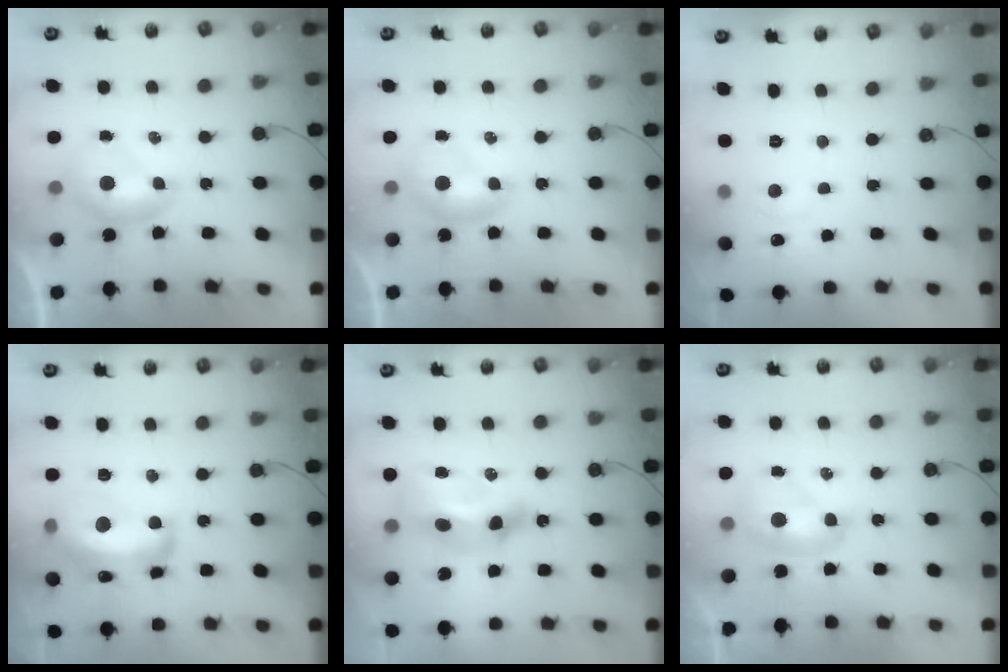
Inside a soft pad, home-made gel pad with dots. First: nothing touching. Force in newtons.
{"total": 0.0}
{"total": 1.1, "press": 0.8, "slide": 0.8}
{"total": 13.3, "press": 13.3, "slide": 0.7}
{"total": 11.9, "press": 11.8, "slide": 1.4}
{"total": 1.8, "press": 1.8, "slide": 0.0}